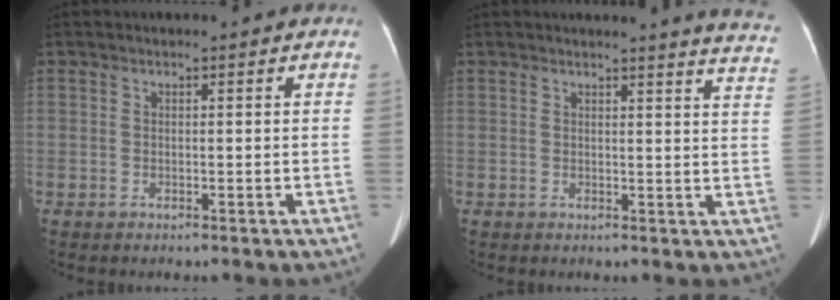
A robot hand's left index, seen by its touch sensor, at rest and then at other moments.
{"total": 9.4, "force": [9.2, -0.4, 2.0], "torque": [-0.004, -0.074, 0.067]}